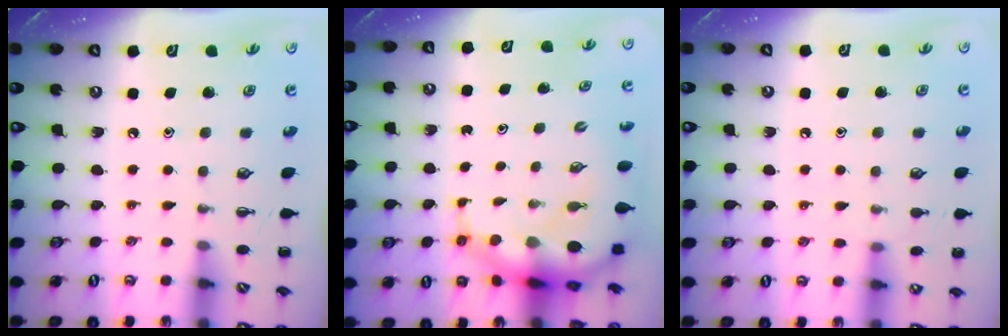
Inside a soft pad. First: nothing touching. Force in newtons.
{"total": 9.9, "press": 9.5, "slide": 2.9}
{"total": 5.7, "press": 5.5, "slide": 1.7}